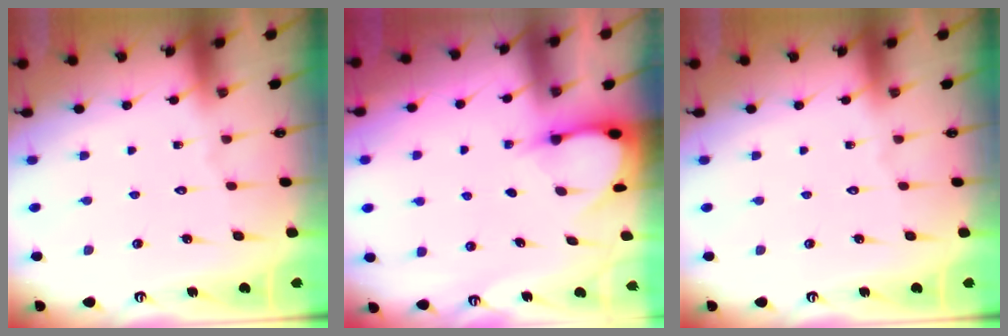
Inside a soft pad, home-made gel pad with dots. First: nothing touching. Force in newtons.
{"total": 3.2, "press": 3.2, "slide": 0.3}
{"total": 0.0}